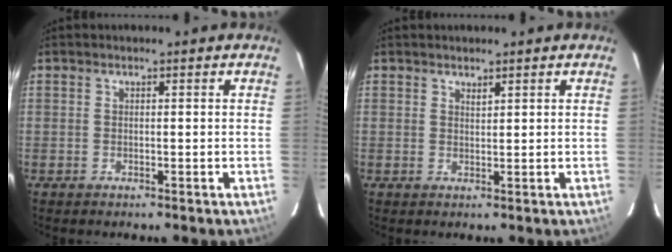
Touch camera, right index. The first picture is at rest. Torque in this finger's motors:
{"motor_torque": [-0.27, 0.00, -0.05, 0.00]}